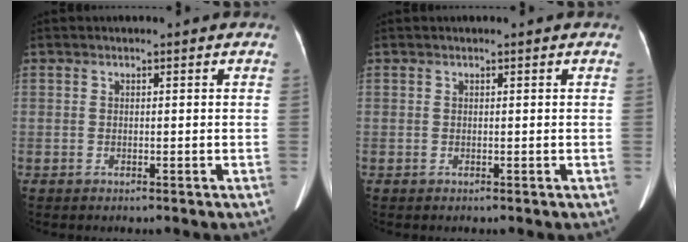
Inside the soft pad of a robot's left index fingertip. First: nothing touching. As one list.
[{"total": 0.0}]